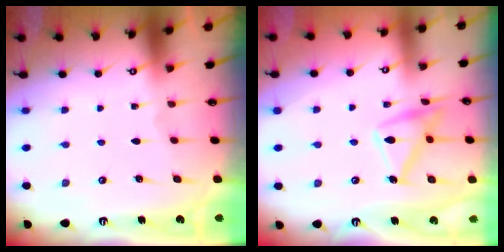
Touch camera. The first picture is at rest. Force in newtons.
{"total": 16.1, "press": 16.1, "slide": 0.7}